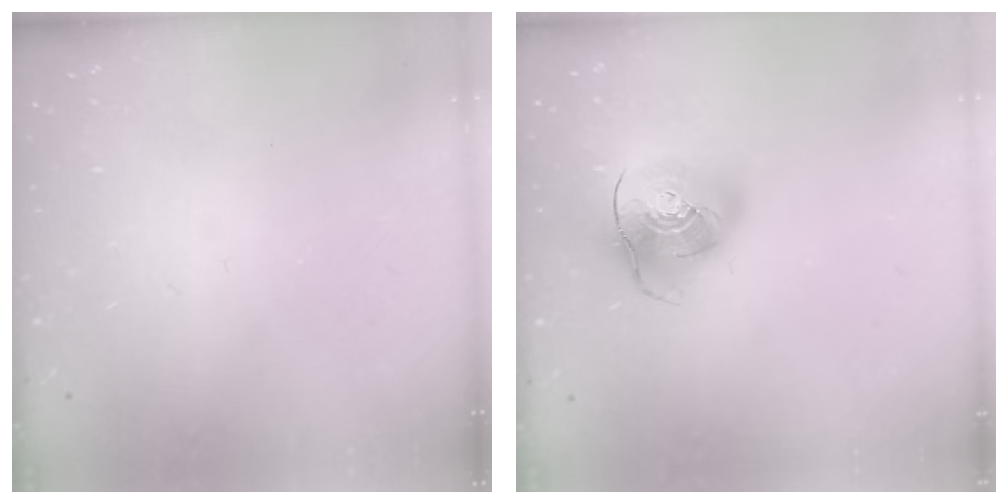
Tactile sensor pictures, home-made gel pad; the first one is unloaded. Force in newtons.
{"total": 14.0, "press": 13.8, "slide": 2.3}